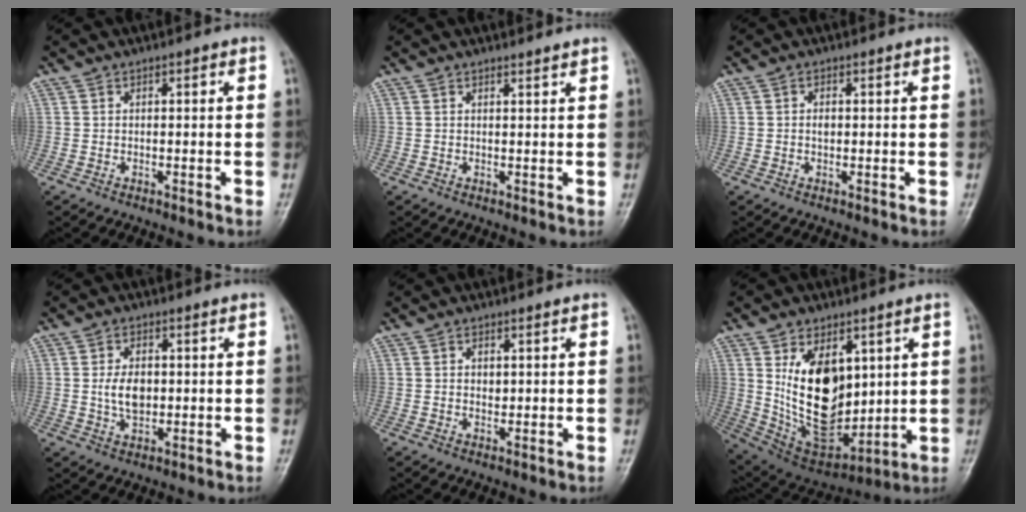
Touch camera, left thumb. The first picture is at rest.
{"total": 1.1, "force": [1.0, -0.3, 0.1], "torque": [-0.007, -0.011, 0.017]}
{"total": 1.2, "force": [0.2, 0.7, 1.0], "torque": [-0.014, 0.001, 0.003]}
{"total": 5.5, "force": [0.4, 3.3, 4.4], "torque": [-0.076, -0.001, 0.011]}
{"total": 1.7, "force": [0.6, 1.0, 1.2], "torque": [-0.015, -0.003, 0.011]}
{"total": 18.4, "force": [3.8, 11.1, 14.2], "torque": [-0.197, -0.032, 0.097]}